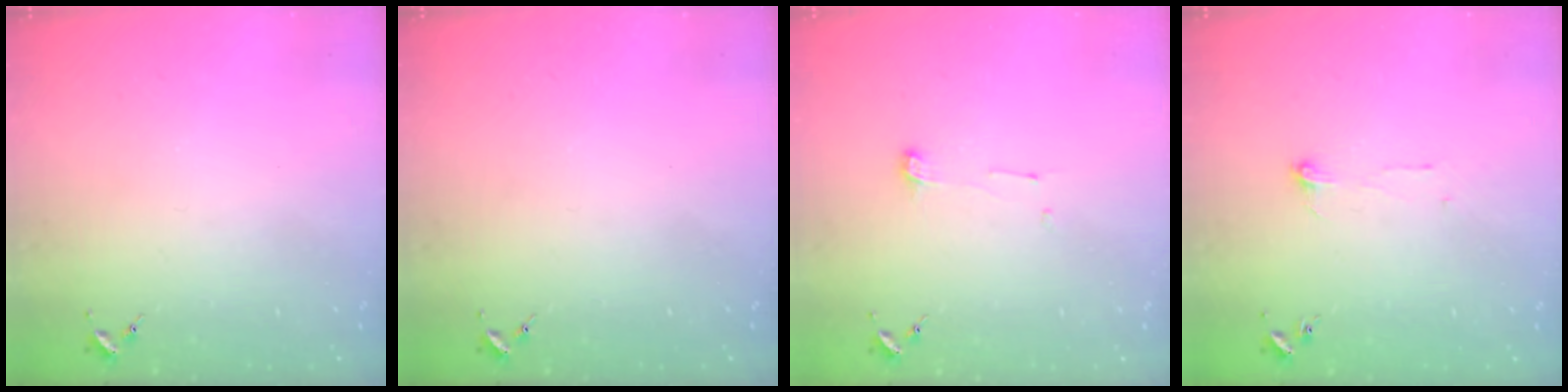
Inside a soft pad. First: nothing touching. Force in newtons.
{"total": 0.0}
{"total": 3.9, "press": 3.9, "slide": 0.5}
{"total": 4.0, "press": 4.0, "slide": 0.3}